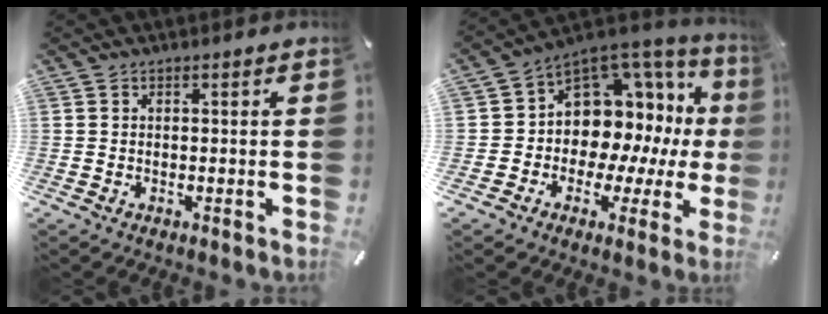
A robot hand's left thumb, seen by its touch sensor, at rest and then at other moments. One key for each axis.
{"total": 11.0, "fx": 3.2, "fy": 9.1, "fz": 5.2, "tx": -0.079, "ty": -0.056, "tz": 0.060}